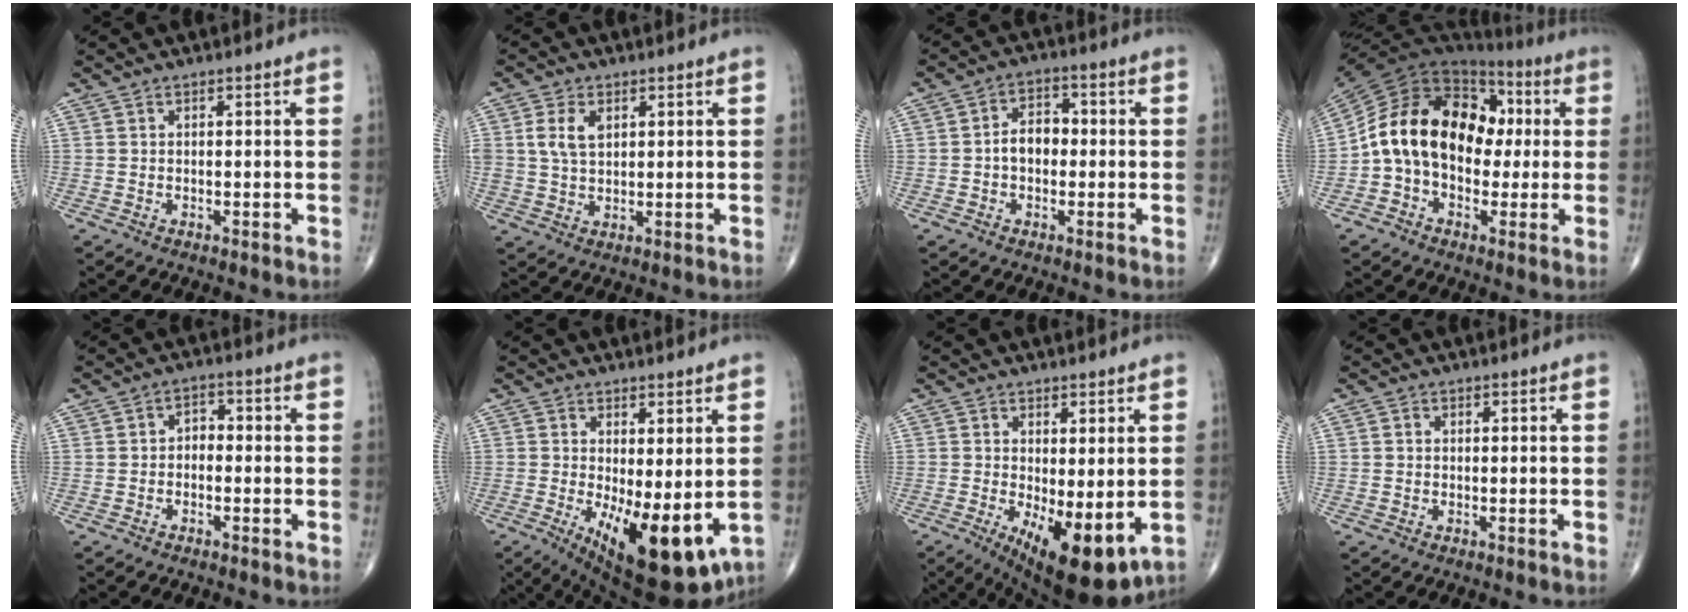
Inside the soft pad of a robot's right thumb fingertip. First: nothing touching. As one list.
[{"total": 5.5, "force": [1.7, 3.5, 4.0], "torque": [-0.074, -0.002, 0.033]}, {"total": 5.7, "force": [-0.5, 4.0, 4.0], "torque": [-0.050, 0.022, -0.018]}, {"total": 19.3, "force": [0.6, 13.6, 13.6], "torque": [-0.223, 0.043, 0.003]}, {"total": 2.7, "force": [-0.7, 2.0, 1.7], "torque": [-0.014, 0.018, -0.024]}, {"total": 14.1, "force": [-2.7, 5.6, 12.7], "torque": [-0.188, -0.032, -0.021]}, {"total": 12.2, "force": [-2.7, 4.8, 10.9], "torque": [-0.161, -0.026, -0.025]}, {"total": 1.1, "force": [-0.1, 1.0, 0.5], "torque": [-0.003, 0.003, -0.007]}]